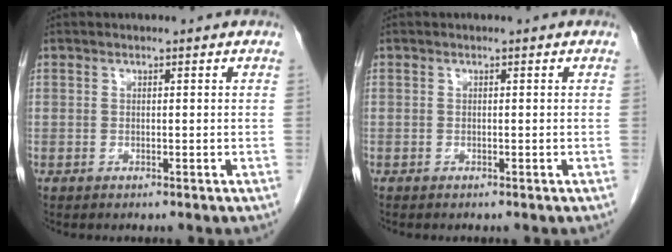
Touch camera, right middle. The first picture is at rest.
{"total": 0.0}